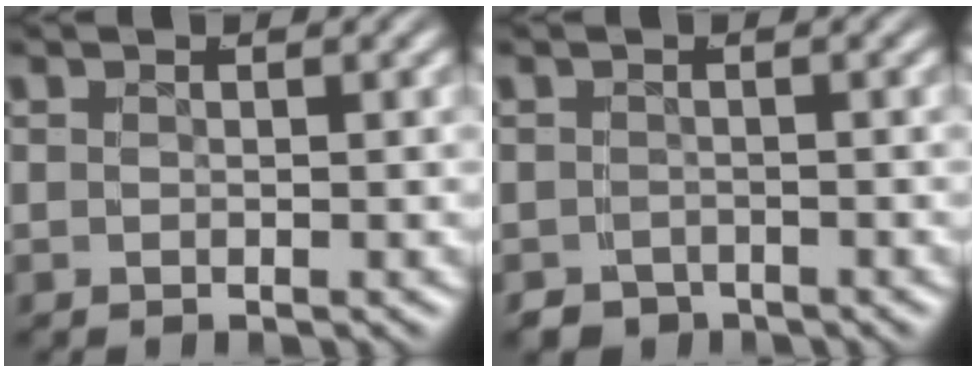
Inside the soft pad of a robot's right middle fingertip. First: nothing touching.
{"total": 3.4, "force": [-2.9, 1.8, 0.3], "torque": [0.009, -0.012, -0.047]}